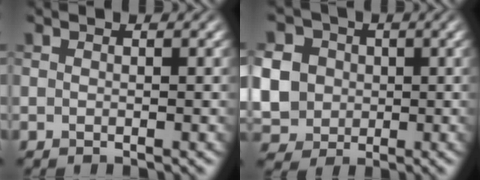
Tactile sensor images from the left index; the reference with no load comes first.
{"total": 8.9, "force": [0.4, 8.0, 3.8], "torque": [-0.107, 0.013, -0.010]}